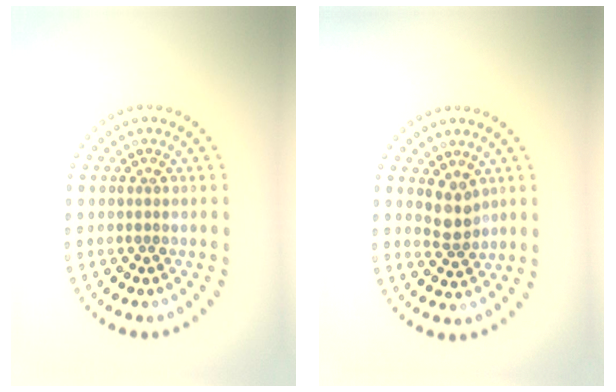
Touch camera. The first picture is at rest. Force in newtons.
{"total": 2.3, "press": 1.9, "slide": 1.2}